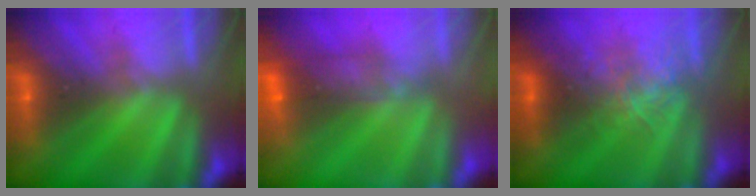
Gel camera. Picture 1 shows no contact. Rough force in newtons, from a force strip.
{"total": 6.9}
{"total": 2.6}